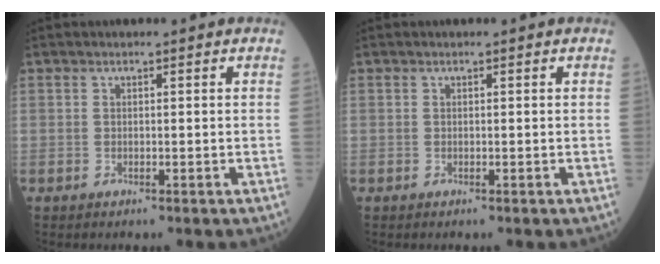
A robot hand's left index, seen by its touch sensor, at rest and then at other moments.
{"total": 0.0}